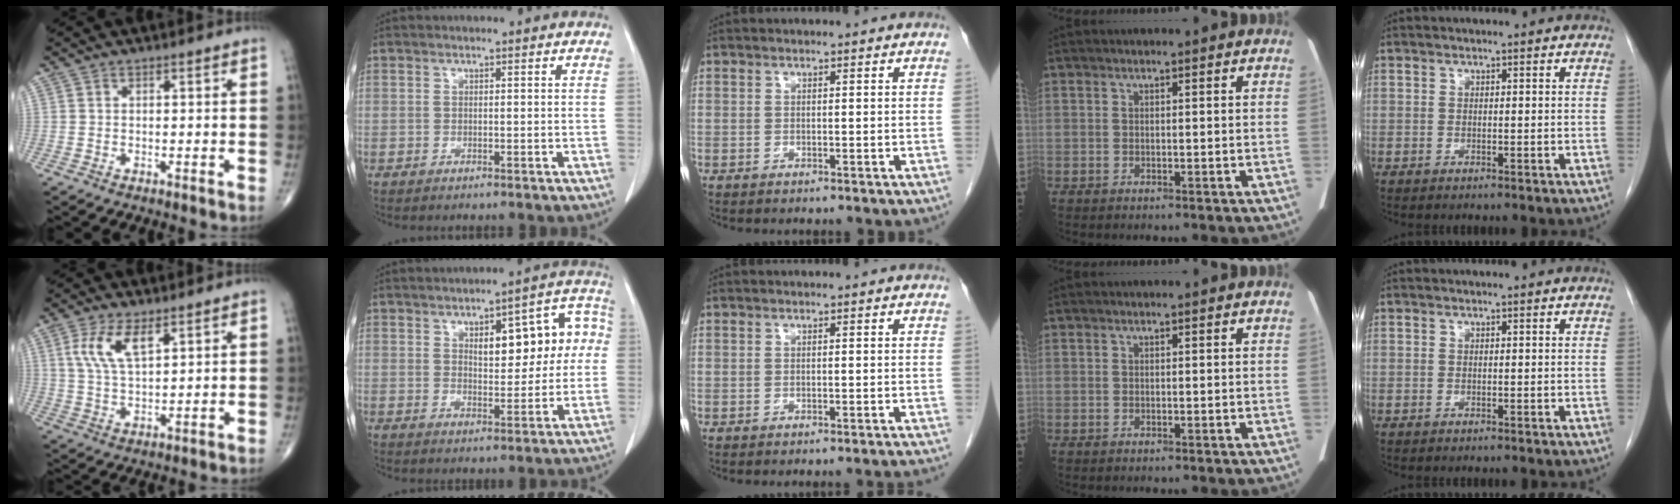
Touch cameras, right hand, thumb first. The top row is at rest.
{"thumb": {"total": 7.4, "force": [3.4, 2.9, 5.9], "torque": [-0.117, -0.011, 0.073]}, "index": {"total": 11.1, "force": [2.1, 4.4, 9.9], "torque": [-0.117, 0.036, 0.032]}, "middle": {"total": 5.2, "force": [-4.8, -0.9, 1.8], "torque": [-0.011, -0.014, -0.056]}}